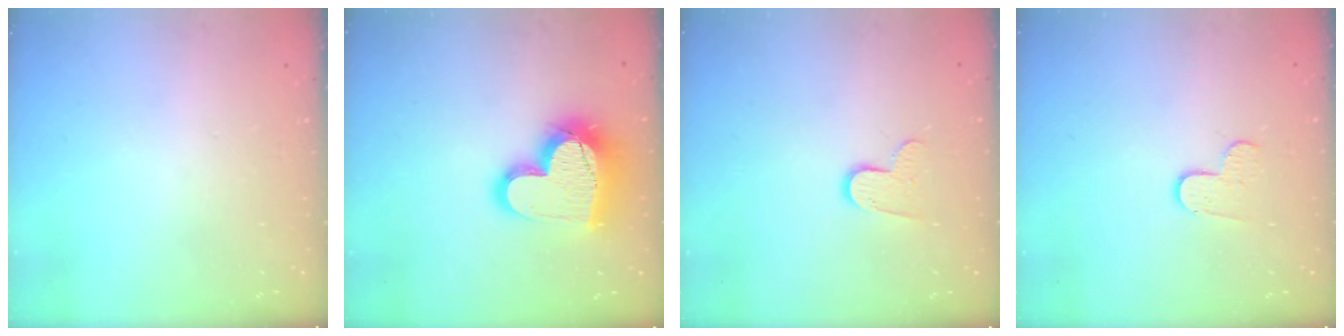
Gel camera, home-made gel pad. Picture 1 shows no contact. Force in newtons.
{"total": 19.2, "press": 19.2, "slide": 1.5}
{"total": 7.6, "press": 7.5, "slide": 0.3}
{"total": 6.5, "press": 6.5, "slide": 0.6}